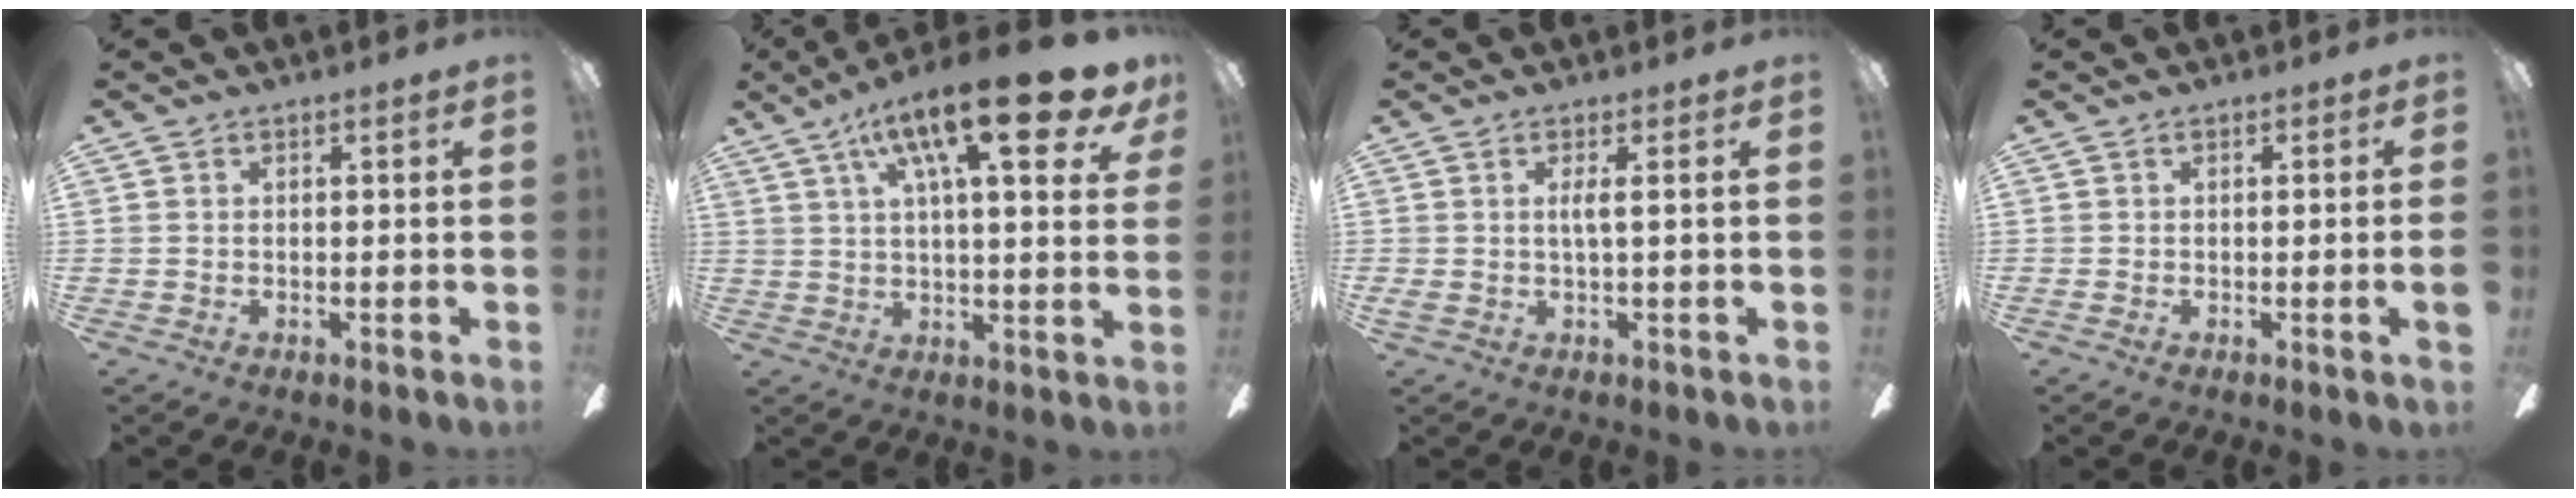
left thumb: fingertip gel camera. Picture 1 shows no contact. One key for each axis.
{"total": 20.1, "fx": 10.4, "fy": 5.7, "fz": 16.3, "tx": -0.249, "ty": -0.041, "tz": 0.153}
{"total": 3.3, "fx": 0.4, "fy": 0.3, "fz": 3.3, "tx": -0.065, "ty": 0.000, "tz": 0.005}
{"total": 1.9, "fx": -0.3, "fy": -0.3, "fz": 1.8, "tx": -0.030, "ty": -0.004, "tz": -0.007}